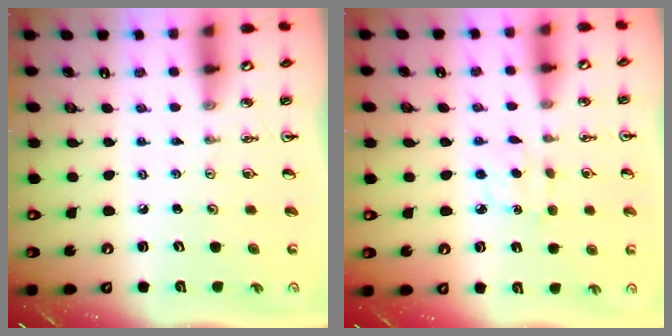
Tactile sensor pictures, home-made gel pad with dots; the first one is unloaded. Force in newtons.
{"total": 4.2, "press": 4.2, "slide": 0.5}